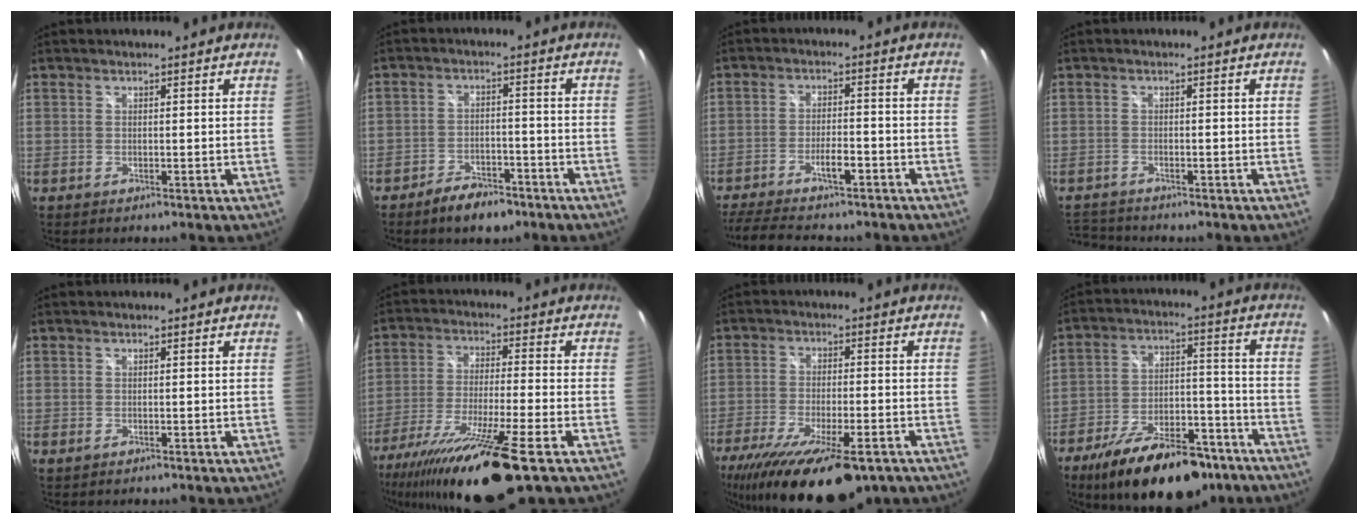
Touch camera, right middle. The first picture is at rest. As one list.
[{"total": 6.7, "force": [-5.2, 3.0, 2.9], "torque": [-0.072, 0.009, -0.077]}, {"total": 10.9, "force": [-8.8, 3.2, 5.7], "torque": [-0.125, -0.007, -0.141]}, {"total": 5.3, "force": [-5.0, 1.4, 1.2], "torque": [-0.042, -0.010, -0.088]}, {"total": 0.0}, {"total": 19.9, "force": [-13.6, 1.2, 14.5], "torque": [-0.283, -0.058, -0.234]}, {"total": 20.8, "force": [-14.2, 6.4, 13.8], "torque": [-0.268, -0.067, -0.219]}, {"total": 21.8, "force": [-15.4, 9.5, 12.0], "torque": [-0.211, 0.001, -0.223]}]